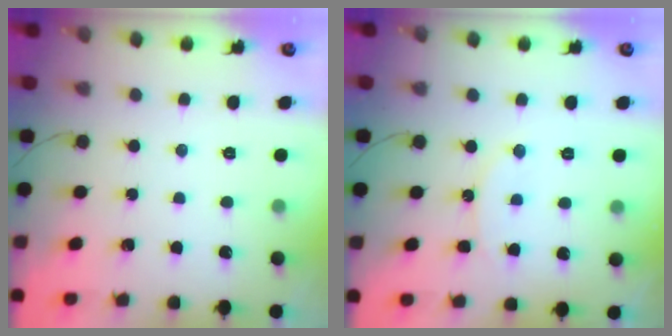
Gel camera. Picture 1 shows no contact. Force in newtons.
{"total": 8.9, "press": 8.8, "slide": 0.9}